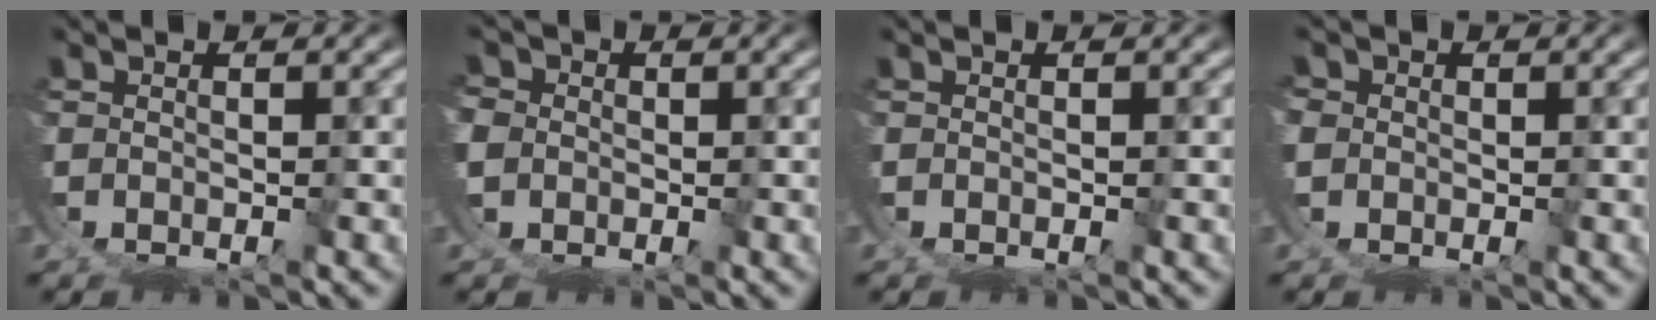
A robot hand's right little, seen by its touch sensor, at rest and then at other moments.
{"total": 3.2, "force": [-0.2, 2.9, 1.2], "torque": [-0.045, -0.015, -0.001]}
{"total": 0.0}
{"total": 1.1, "force": [0.2, 0.9, 0.5], "torque": [-0.017, -0.004, 0.006]}